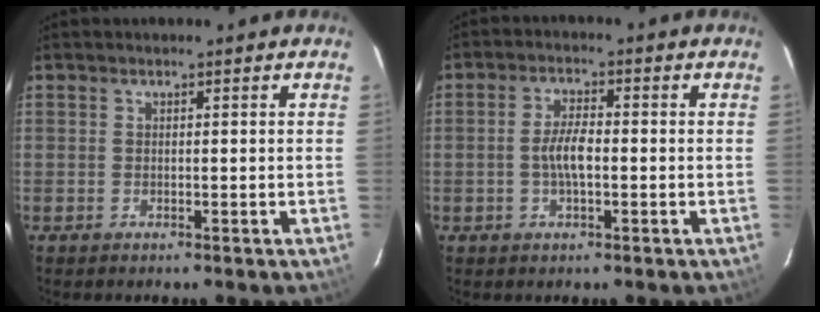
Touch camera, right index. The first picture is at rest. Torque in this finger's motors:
{"motor_torque": [0.48, -0.23, 0.47, 0.11]}